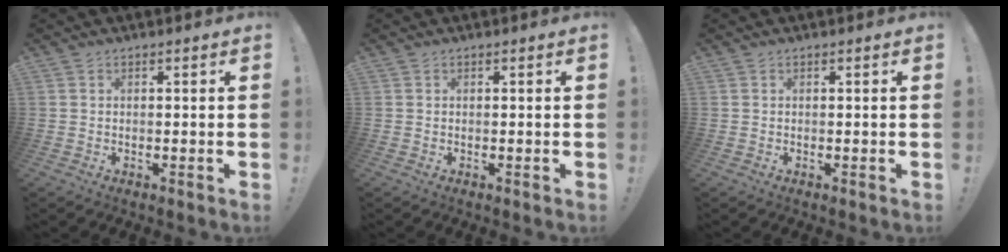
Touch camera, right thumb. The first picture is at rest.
{"total": 0.0}
{"total": 0.0}